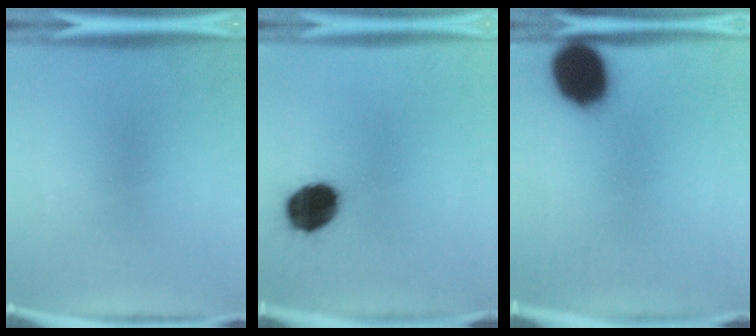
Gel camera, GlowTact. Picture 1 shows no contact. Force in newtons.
{"total": 13.0}
{"total": 9.5}